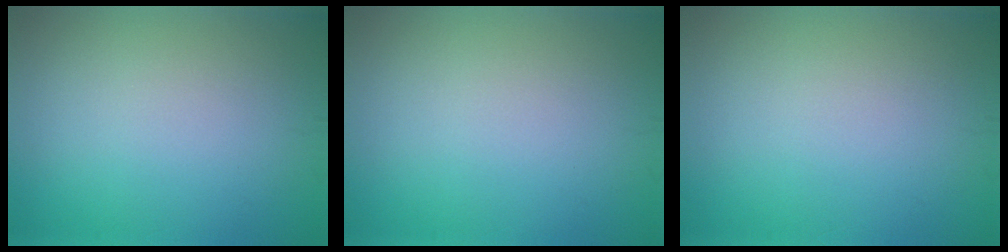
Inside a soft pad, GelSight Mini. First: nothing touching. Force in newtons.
{"total": 0.0}
{"total": 0.0}